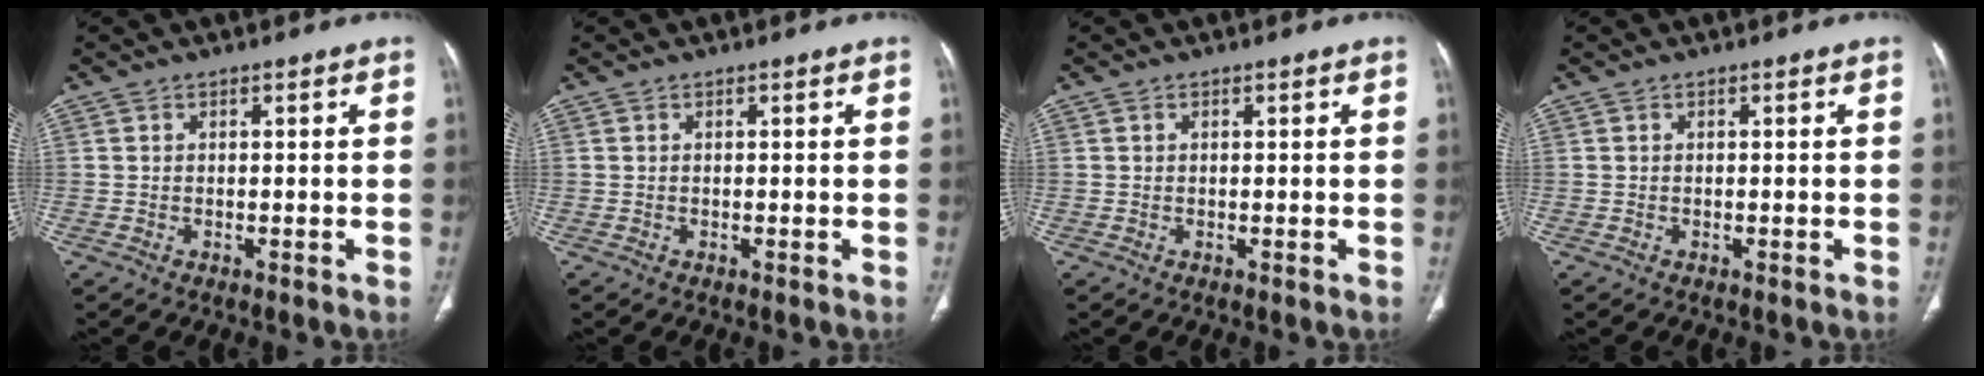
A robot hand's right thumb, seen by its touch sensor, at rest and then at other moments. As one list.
[{"total": 0.0}, {"total": 0.0}, {"total": 0.0}]